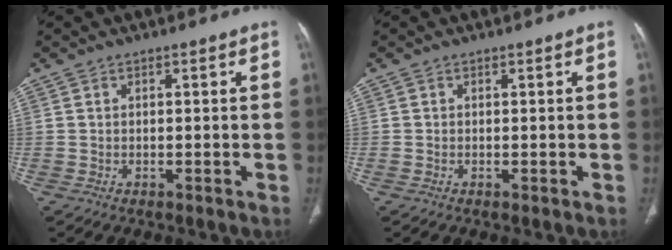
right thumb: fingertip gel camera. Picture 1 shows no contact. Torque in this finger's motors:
{"motor_torque": [0.15, 0.17, 0.05, 0.11, 0.01]}